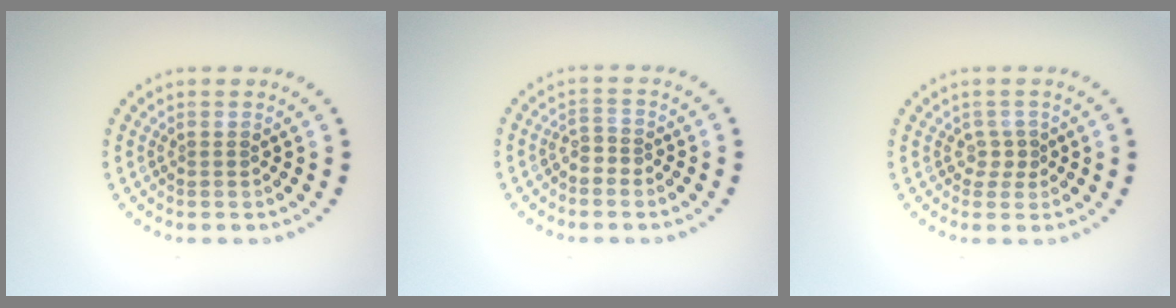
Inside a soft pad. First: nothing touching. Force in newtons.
{"total": 1.5, "press": 1.2, "slide": 0.9}
{"total": 1.4, "press": 0.9, "slide": 1.0}